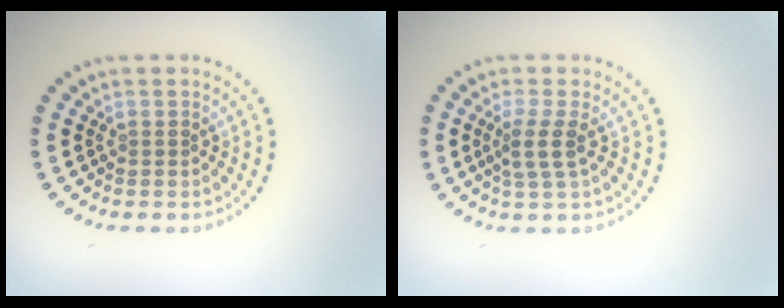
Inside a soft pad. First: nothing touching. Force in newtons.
{"total": 2.4, "press": 1.9, "slide": 1.4}